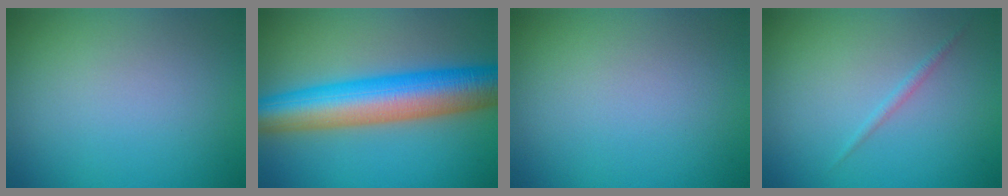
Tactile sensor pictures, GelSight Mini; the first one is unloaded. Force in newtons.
{"total": 10.6, "press": 10.6, "slide": 0.2}
{"total": 0.0}
{"total": 0.7, "press": 0.7, "slide": 0.1}